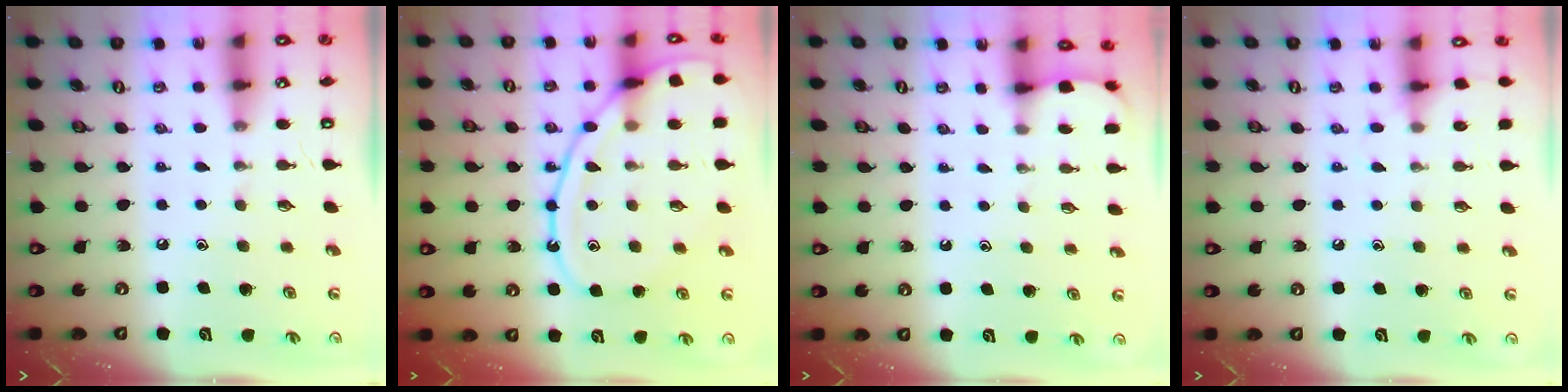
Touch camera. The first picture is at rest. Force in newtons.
{"total": 14.8, "press": 14.8, "slide": 1.2}
{"total": 1.8, "press": 1.8, "slide": 0.2}
{"total": 5.7, "press": 5.7, "slide": 0.8}